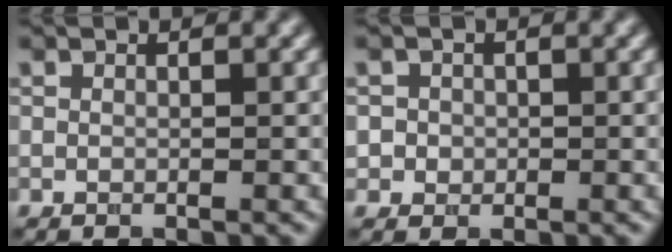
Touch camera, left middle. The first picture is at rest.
{"total": 1.4, "force": [0.0, 1.4, 0.2], "torque": [0.012, -0.003, 0.000]}